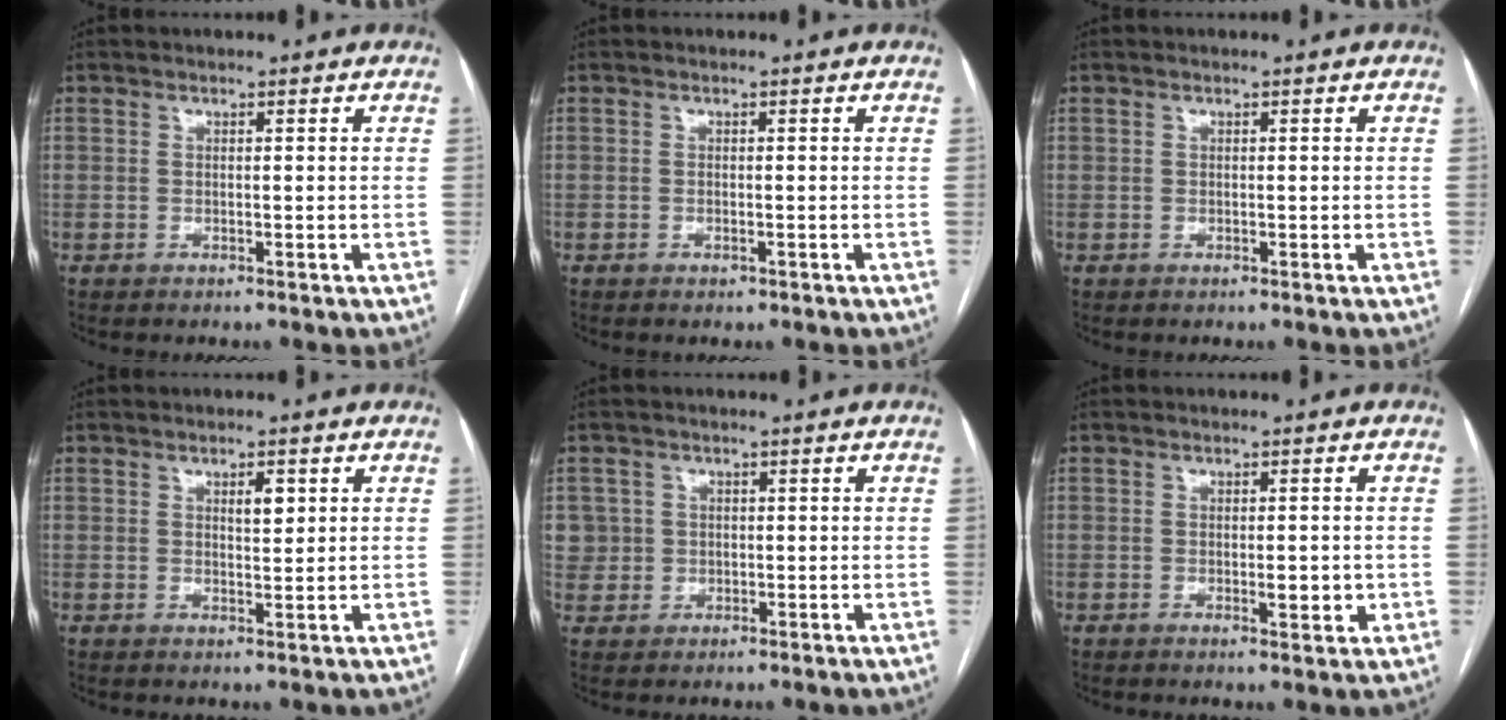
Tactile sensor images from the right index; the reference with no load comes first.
{"total": 0.6, "force": [-0.3, 0.3, 0.3], "torque": [-0.007, 0.000, -0.003]}
{"total": 0.0}
{"total": 2.4, "force": [1.0, 0.8, 2.1], "torque": [-0.033, -0.001, 0.017]}
{"total": 3.4, "force": [0.6, 3.4, -0.2], "torque": [0.020, 0.008, 0.013]}
{"total": 2.8, "force": [-0.4, 1.0, 2.6], "torque": [-0.040, -0.002, -0.003]}